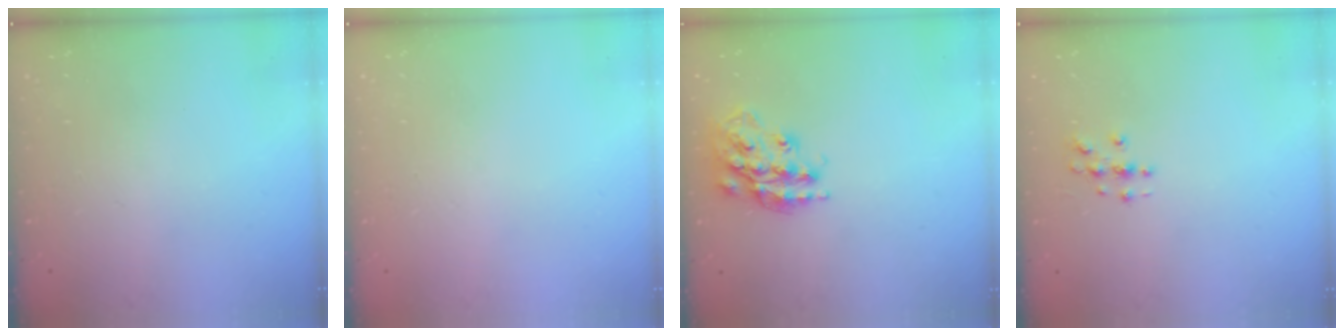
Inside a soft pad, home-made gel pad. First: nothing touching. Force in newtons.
{"total": 0.0}
{"total": 19.7, "press": 19.6, "slide": 1.4}
{"total": 2.8, "press": 2.8, "slide": 0.3}